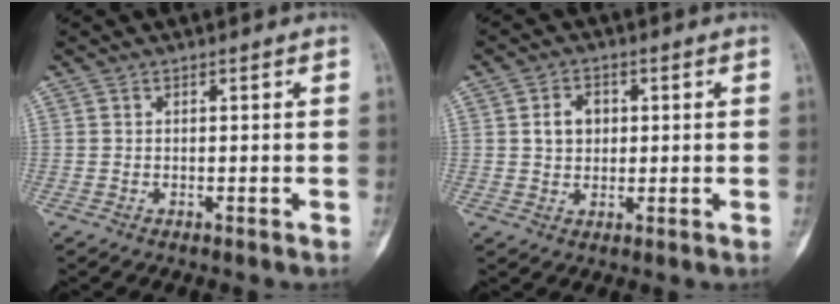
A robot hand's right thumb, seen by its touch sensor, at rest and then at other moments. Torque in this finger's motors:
{"motor_torque": [0.24, 0.10, 0.10, -0.16, 0.08]}